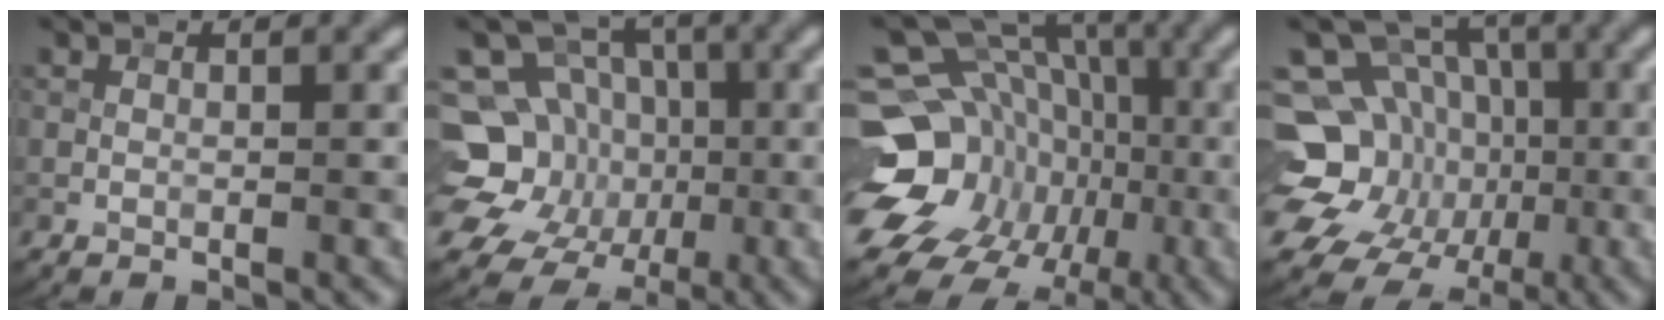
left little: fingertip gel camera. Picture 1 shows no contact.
{"total": 12.4, "force": [-1.7, 11.3, 4.9], "torque": [-0.115, 0.013, -0.050]}
{"total": 17.5, "force": [-5.1, 14.5, 8.4], "torque": [-0.150, -0.009, -0.093]}
{"total": 14.6, "force": [-2.6, 12.9, 6.3], "torque": [-0.150, -0.001, -0.052]}